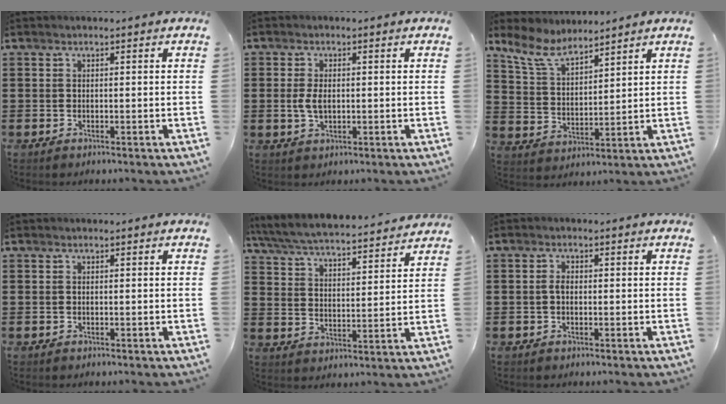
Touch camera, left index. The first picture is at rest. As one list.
[{"total": 3.2, "force": [0.0, 1.7, 2.7], "torque": [-0.069, 0.000, -0.004]}, {"total": 7.3, "force": [6.2, 2.2, 3.2], "torque": [-0.087, -0.020, 0.114]}, {"total": 0.0}, {"total": 5.4, "force": [5.2, 0.0, 1.6], "torque": [-0.055, -0.038, 0.085]}, {"total": 1.7, "force": [-0.1, 0.9, 1.4], "torque": [-0.030, 0.003, -0.002]}]